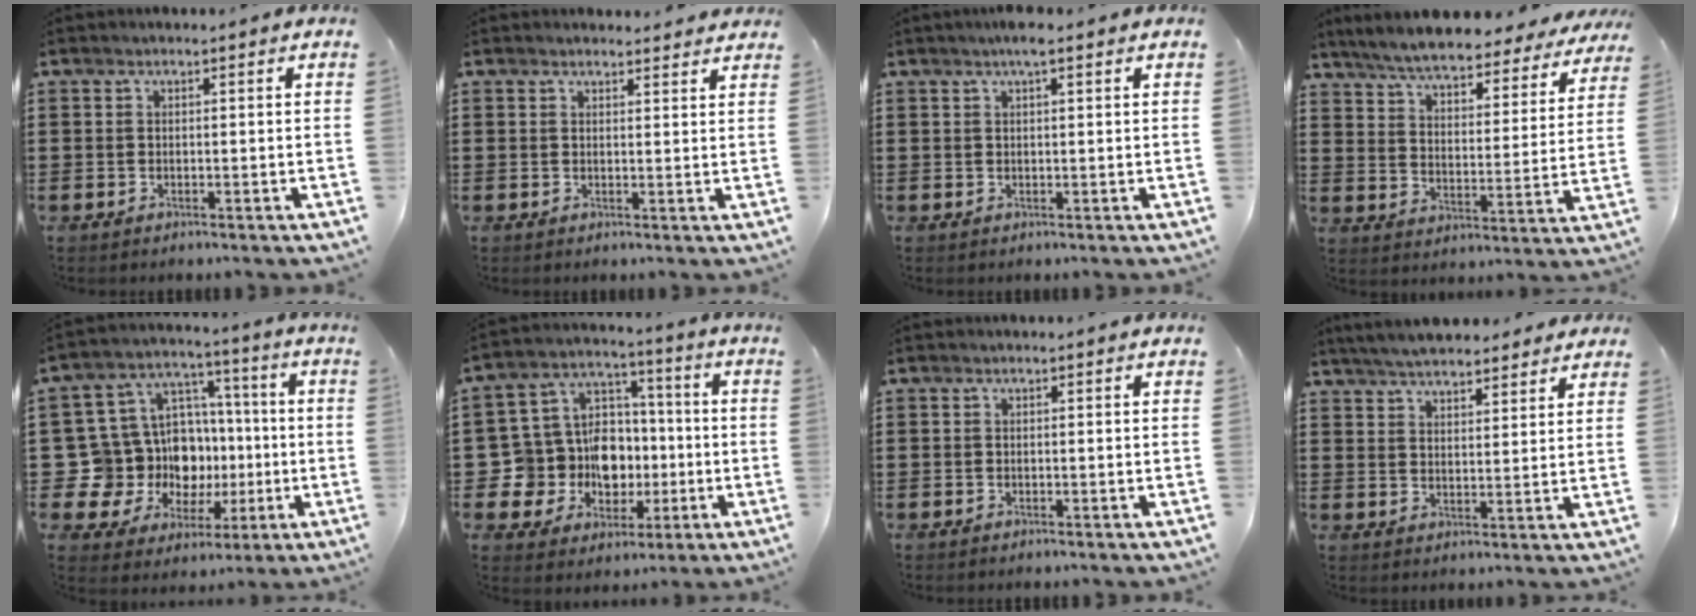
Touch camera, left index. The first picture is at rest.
{"total": 2.1, "force": [2.1, 0.3, 0.1], "torque": [0.001, -0.006, 0.039]}
{"total": 2.8, "force": [1.8, 0.3, 2.2], "torque": [-0.046, 0.005, 0.030]}
{"total": 6.5, "force": [6.2, 0.4, 2.1], "torque": [-0.068, -0.038, 0.107]}
{"total": 13.4, "force": [-1.4, 12.7, 4.0], "torque": [-0.120, -0.025, 0.003]}
{"total": 10.9, "force": [-1.6, 10.2, 3.6], "torque": [-0.131, -0.001, -0.021]}
{"total": 0.0}
{"total": 5.1, "force": [5.0, 0.6, 1.1], "torque": [-0.039, -0.014, 0.092]}